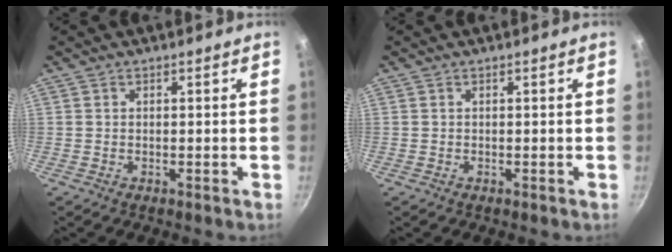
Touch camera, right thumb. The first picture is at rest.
{"total": 0.0}